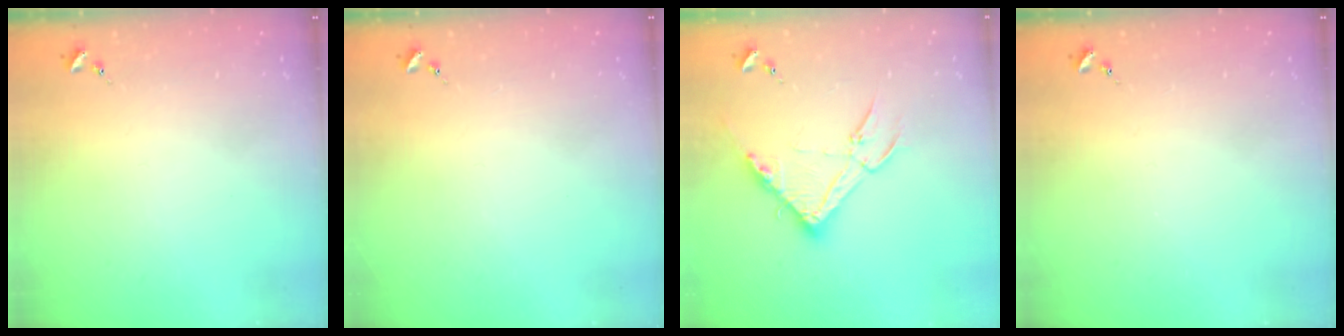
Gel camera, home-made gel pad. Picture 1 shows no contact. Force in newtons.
{"total": 0.0}
{"total": 16.1, "press": 16.1, "slide": 0.6}
{"total": 0.0}